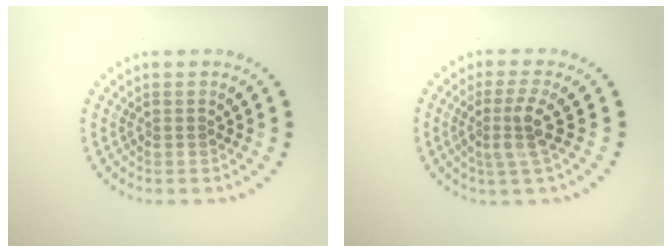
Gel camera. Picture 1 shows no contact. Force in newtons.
{"total": 2.9, "press": 2.1, "slide": 2.0}